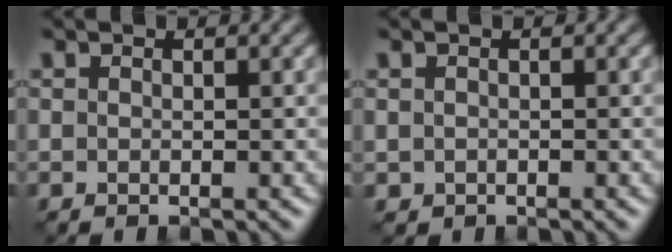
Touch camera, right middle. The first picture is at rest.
{"total": 0.6, "force": [-0.2, 0.5, 0.3], "torque": [-0.008, -0.003, -0.002]}